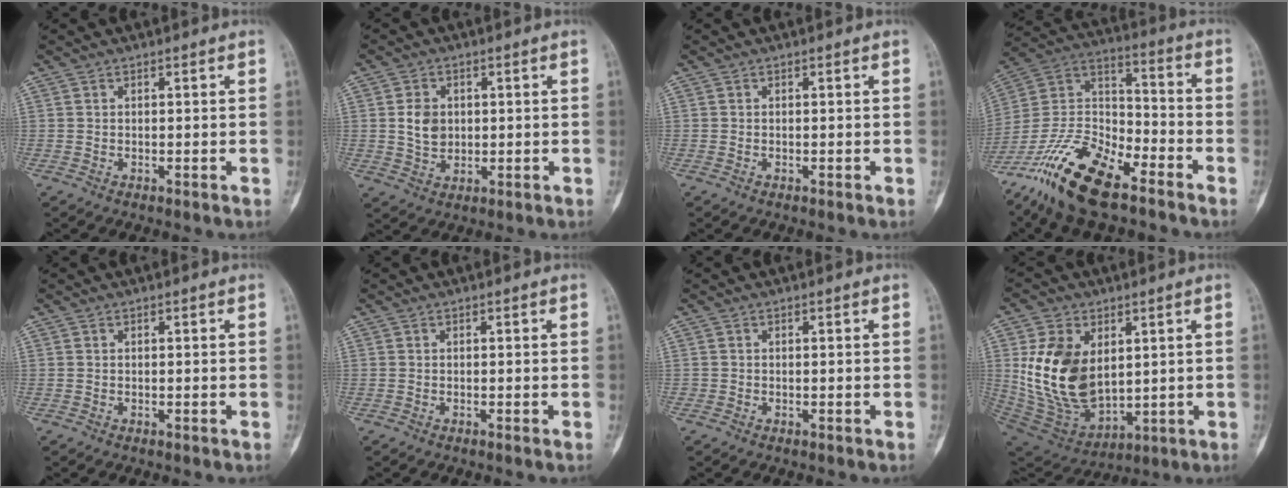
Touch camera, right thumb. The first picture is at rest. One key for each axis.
{"total": 5.4, "fx": 0.7, "fy": 4.3, "fz": 3.3, "tx": -0.043, "ty": -0.006, "tz": 0.018}
{"total": 0.0}
{"total": 19.7, "fx": -13.4, "fy": 7.4, "fz": 12.4, "tx": -0.244, "ty": 0.066, "tz": -0.251}
{"total": 0.0}
{"total": 0.0}
{"total": 0.0}
{"total": 18.1, "fx": 3.1, "fy": 11.8, "fz": 13.3, "tx": -0.229, "ty": -0.024, "tz": 0.084}